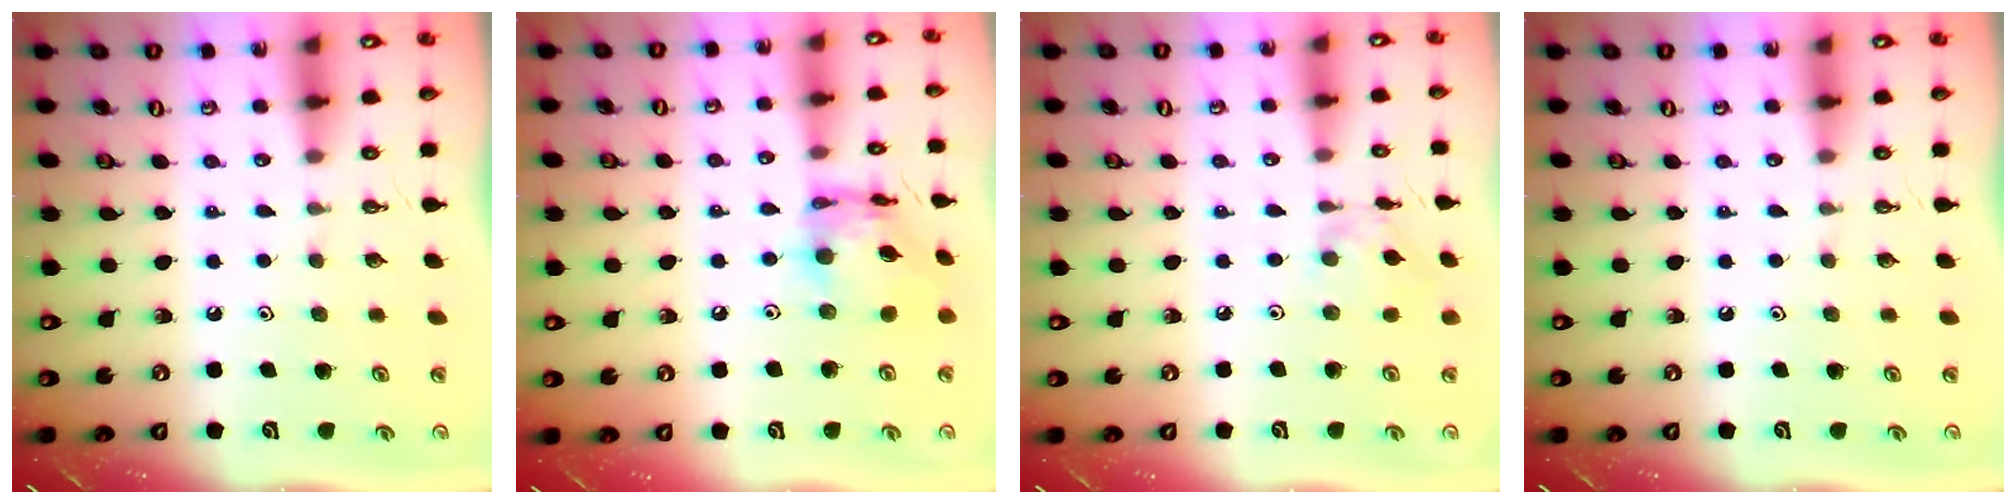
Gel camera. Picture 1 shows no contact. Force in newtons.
{"total": 13.4, "press": 13.3, "slide": 1.2}
{"total": 2.2, "press": 2.2, "slide": 0.0}
{"total": 0.0}